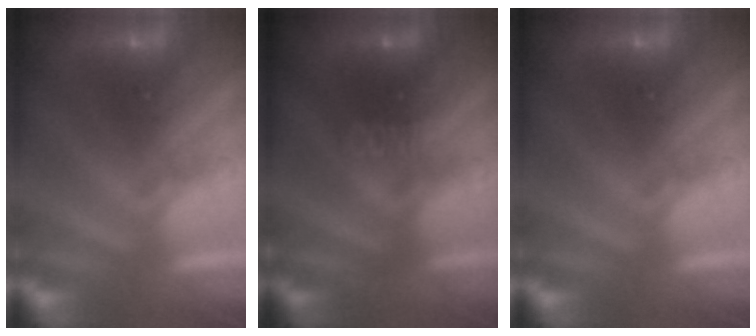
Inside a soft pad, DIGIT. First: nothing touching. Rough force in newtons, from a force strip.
{"total": 3.4}
{"total": 0.0}